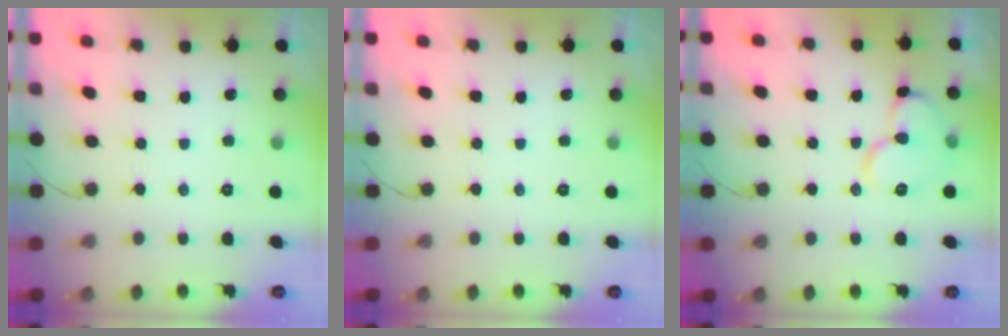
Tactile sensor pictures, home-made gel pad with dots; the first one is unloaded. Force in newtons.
{"total": 0.0}
{"total": 12.3, "press": 12.2, "slide": 1.3}